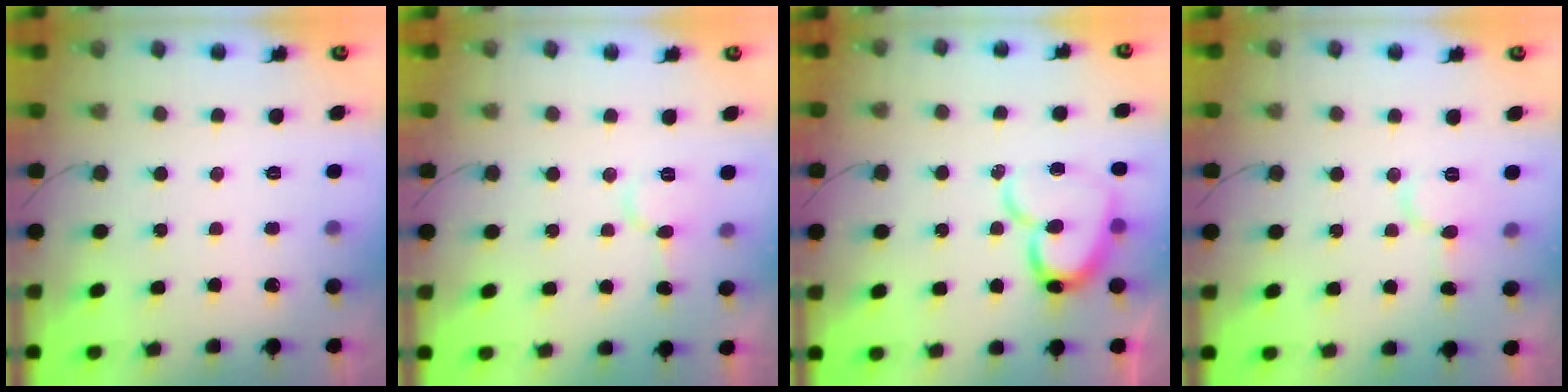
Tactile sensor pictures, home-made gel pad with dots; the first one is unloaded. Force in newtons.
{"total": 6.2, "press": 6.2, "slide": 0.6}
{"total": 14.7, "press": 14.6, "slide": 1.4}
{"total": 7.7, "press": 7.7, "slide": 0.4}